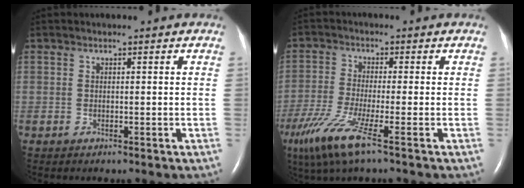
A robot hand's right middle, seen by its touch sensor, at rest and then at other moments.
{"total": 8.7, "force": [-5.0, 0.0, 7.2], "torque": [-0.160, -0.032, -0.097]}